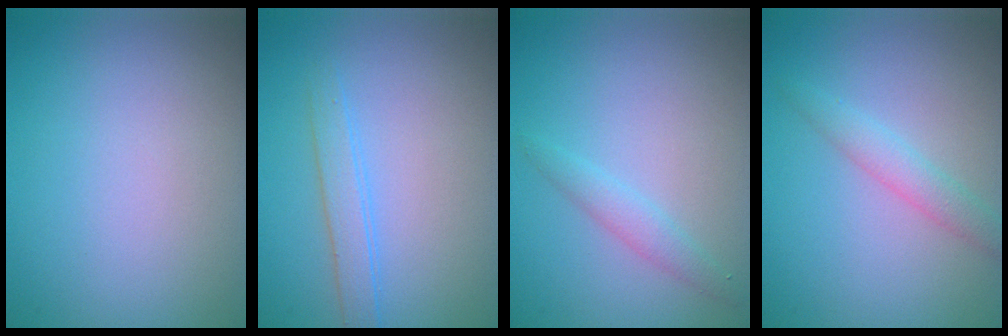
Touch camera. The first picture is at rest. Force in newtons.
{"total": 1.9, "press": 1.9, "slide": 0.1}
{"total": 1.6, "press": 1.6, "slide": 0.1}
{"total": 1.6, "press": 1.6, "slide": 0.1}